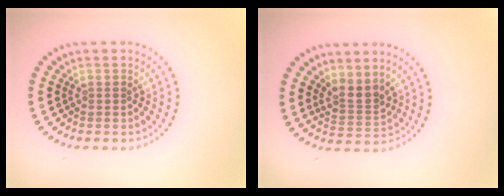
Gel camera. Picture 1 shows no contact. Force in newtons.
{"total": 2.6, "press": 2.0, "slide": 1.6}